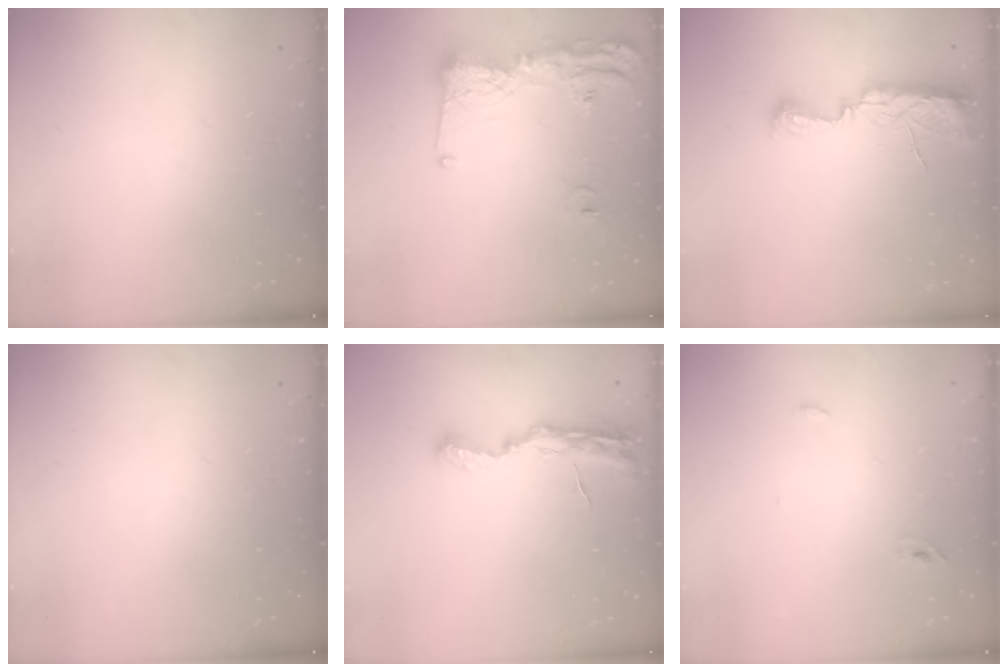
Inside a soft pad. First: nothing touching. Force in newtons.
{"total": 16.1, "press": 16.1, "slide": 1.2}
{"total": 10.6, "press": 9.2, "slide": 5.3}
{"total": 0.0}
{"total": 8.0, "press": 8.0, "slide": 0.7}
{"total": 2.9, "press": 2.7, "slide": 1.0}